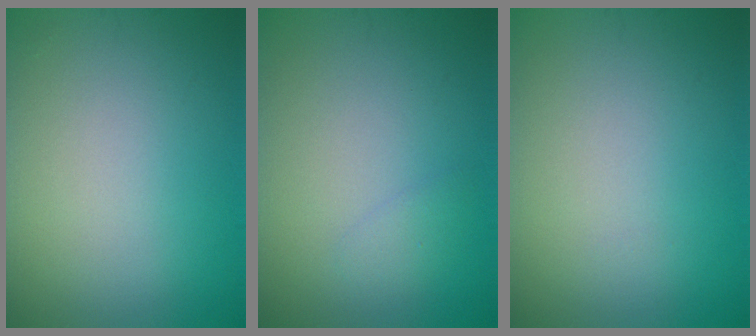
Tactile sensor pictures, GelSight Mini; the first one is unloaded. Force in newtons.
{"total": 0.9, "press": 0.9, "slide": 0.1}
{"total": 0.0}